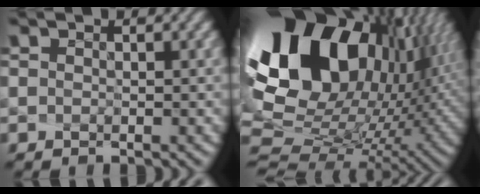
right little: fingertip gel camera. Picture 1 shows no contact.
{"total": 17.8, "force": [5.7, 9.3, 14.0], "torque": [-0.242, 0.001, 0.139]}